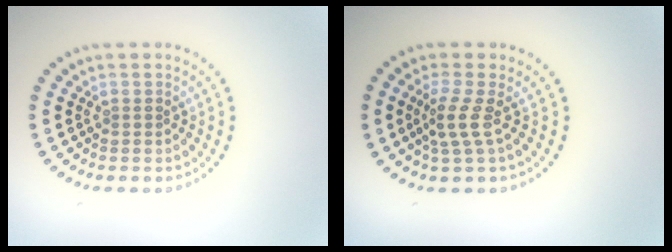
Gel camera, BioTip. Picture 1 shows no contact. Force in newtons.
{"total": 2.3, "press": 1.5, "slide": 1.7}